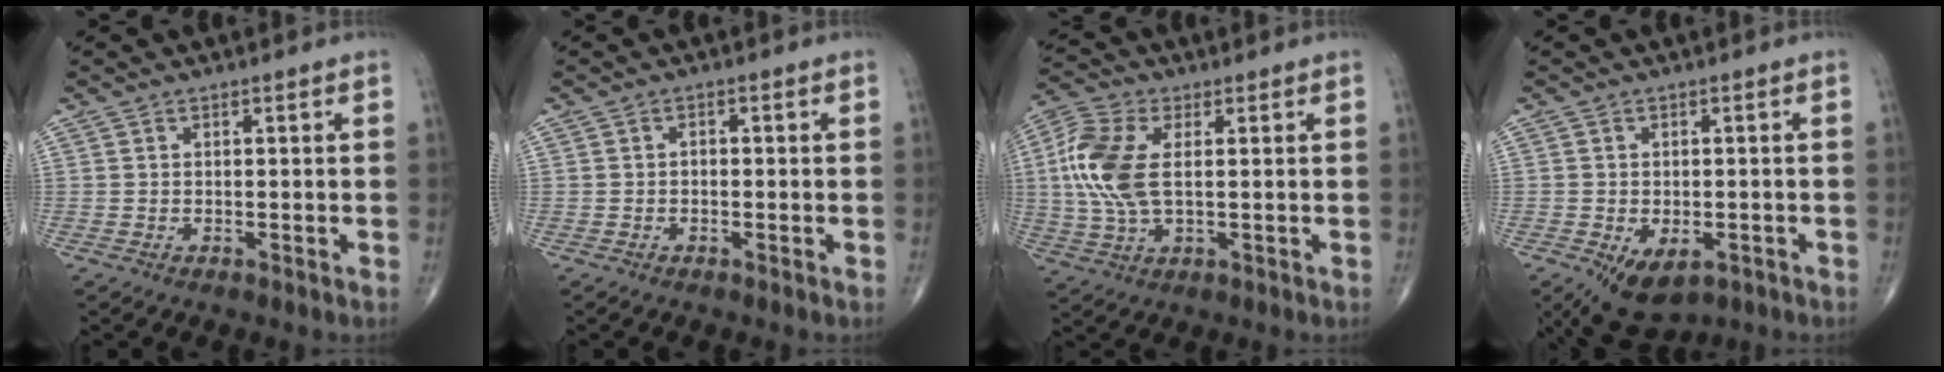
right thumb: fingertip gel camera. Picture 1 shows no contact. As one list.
[{"total": 0.8, "force": [-0.2, 0.6, 0.5], "torque": [0.001, 0.005, -0.008]}, {"total": 12.1, "force": [1.6, 6.3, 10.2], "torque": [-0.244, 0.007, 0.030]}, {"total": 9.1, "force": [-4.3, 5.4, 5.9], "torque": [-0.090, 0.003, -0.056]}]